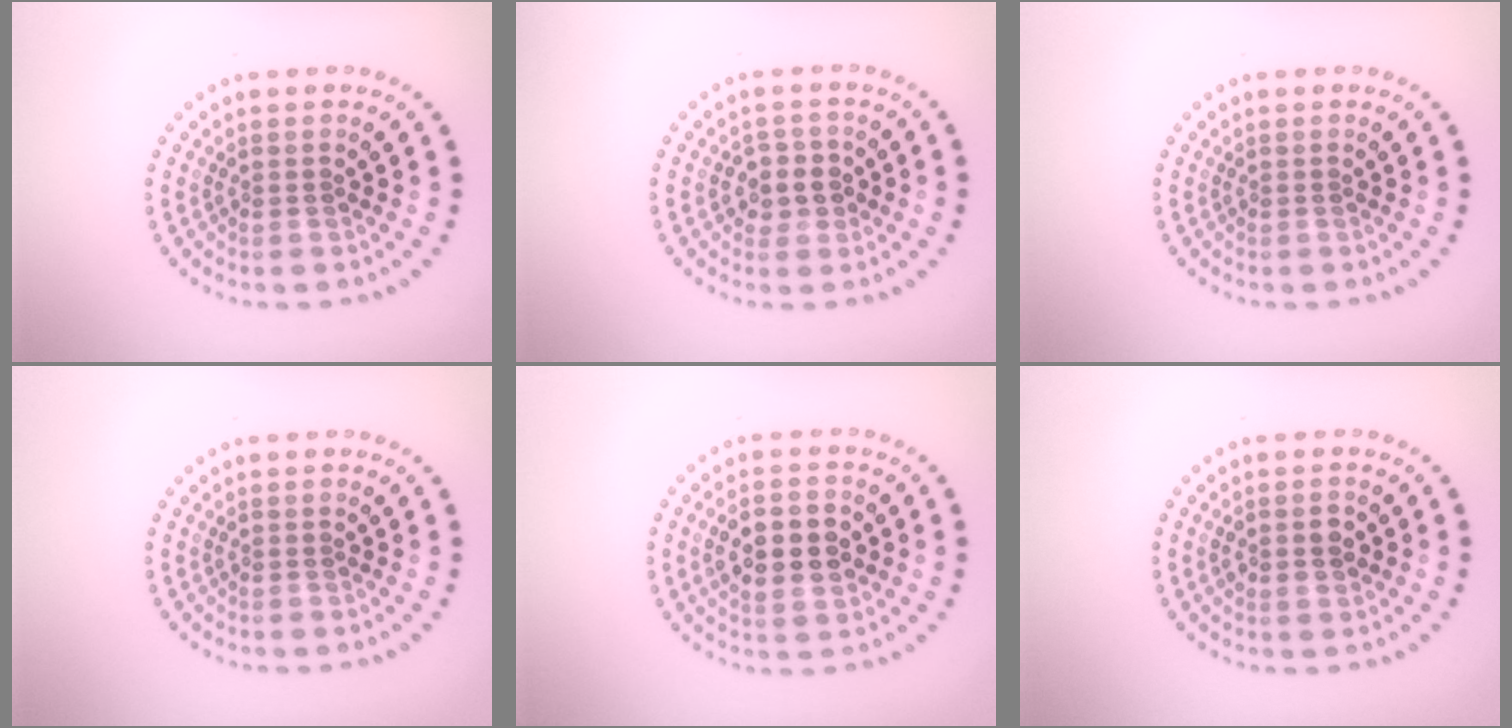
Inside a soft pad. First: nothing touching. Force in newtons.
{"total": 2.4, "press": 2.3, "slide": 0.8}
{"total": 0.0}
{"total": 0.0}
{"total": 5.2, "press": 5.2, "slide": 0.2}
{"total": 2.5, "press": 2.5, "slide": 0.1}